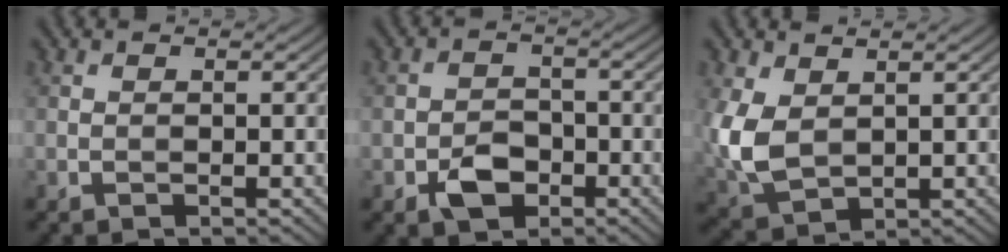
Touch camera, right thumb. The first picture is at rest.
{"total": 4.2, "force": [-2.2, 2.7, 2.2], "torque": [-0.039, -0.003, -0.046]}
{"total": 7.0, "force": [1.3, 4.5, 5.2], "torque": [-0.148, -0.008, 0.028]}